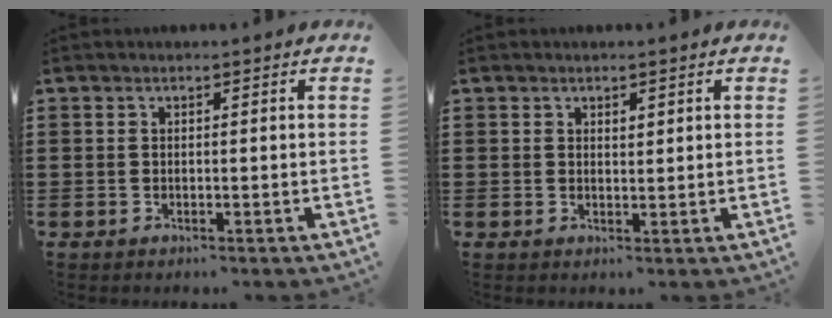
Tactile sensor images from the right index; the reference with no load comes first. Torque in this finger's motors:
{"motor_torque": [0.30, 0.12, 0.01, 0.03]}